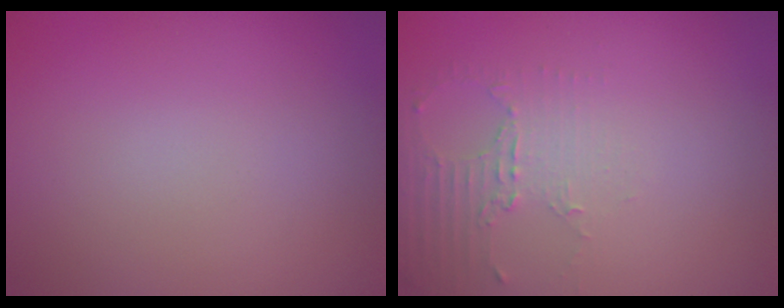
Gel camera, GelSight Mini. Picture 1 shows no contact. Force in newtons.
{"total": 2.2, "press": 1.7, "slide": 1.5}